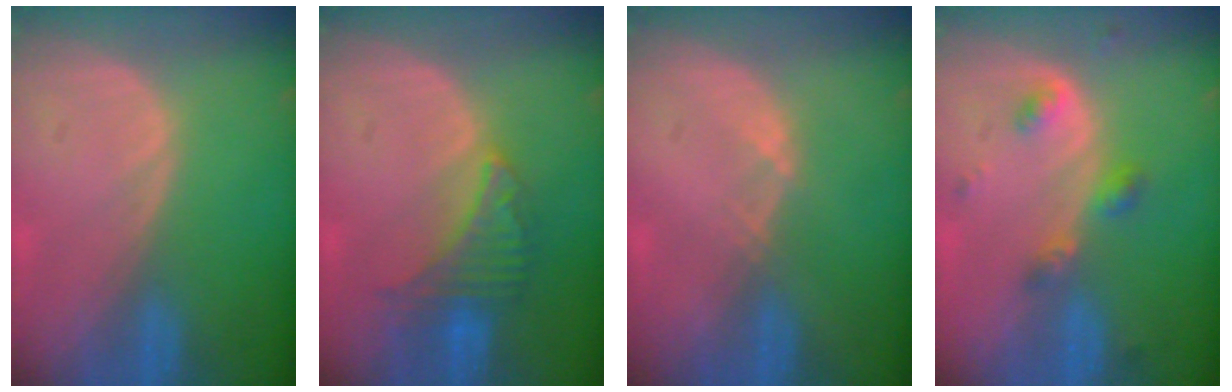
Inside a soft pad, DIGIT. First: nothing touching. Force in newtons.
{"total": 5.5, "press": 5.5, "slide": 0.4}
{"total": 1.0, "press": 0.8, "slide": 0.5}
{"total": 4.2, "press": 3.9, "slide": 1.5}